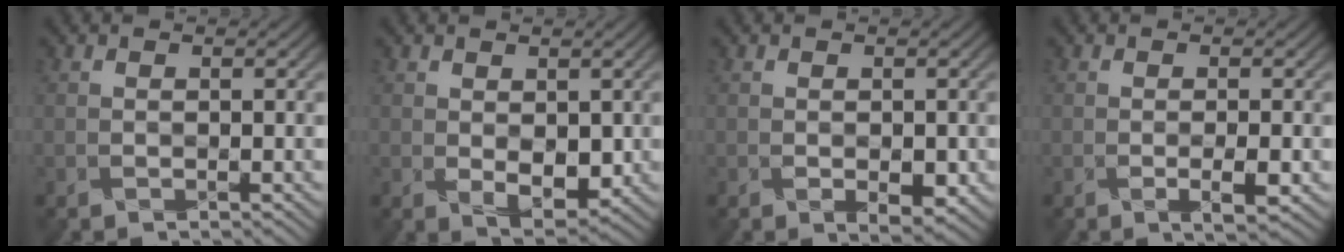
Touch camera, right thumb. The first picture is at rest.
{"total": 2.8, "force": [0.2, 1.8, 2.2], "torque": [-0.045, -0.014, 0.016]}
{"total": 1.7, "force": [-0.5, 0.7, 1.4], "torque": [-0.029, -0.008, 0.003]}
{"total": 2.2, "force": [-0.6, 0.5, 2.1], "torque": [-0.035, -0.004, -0.006]}